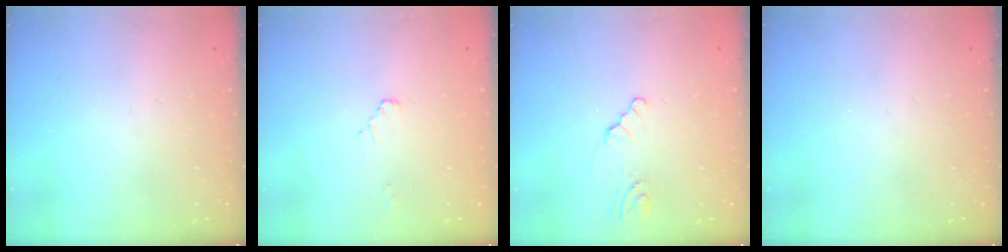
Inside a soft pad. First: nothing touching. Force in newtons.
{"total": 2.0, "press": 1.9, "slide": 0.3}
{"total": 1.1, "press": 1.0, "slide": 0.2}
{"total": 0.0}